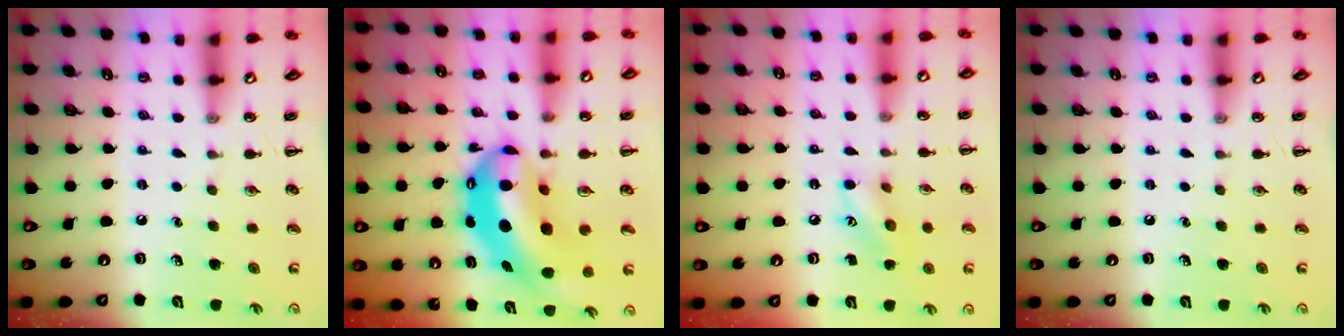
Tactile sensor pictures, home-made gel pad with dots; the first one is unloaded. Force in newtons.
{"total": 12.1, "press": 11.6, "slide": 3.2}
{"total": 9.2, "press": 9.2, "slide": 0.4}
{"total": 0.0}